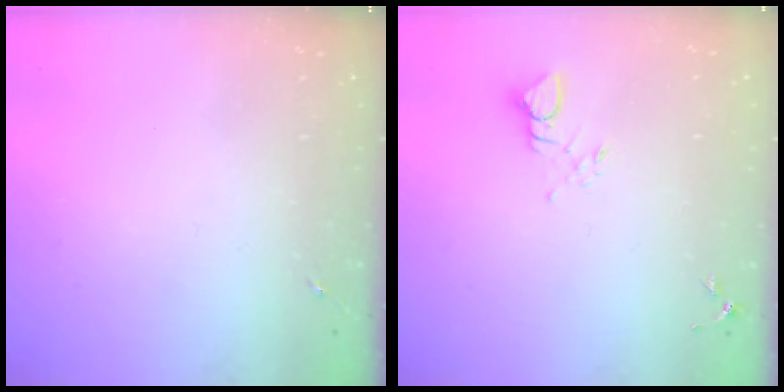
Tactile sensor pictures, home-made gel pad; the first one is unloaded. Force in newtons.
{"total": 3.8, "press": 3.8, "slide": 0.5}